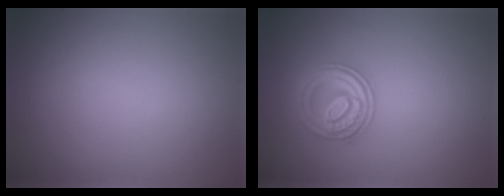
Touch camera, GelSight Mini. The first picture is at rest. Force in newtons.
{"total": 2.7, "press": 2.6, "slide": 0.3}